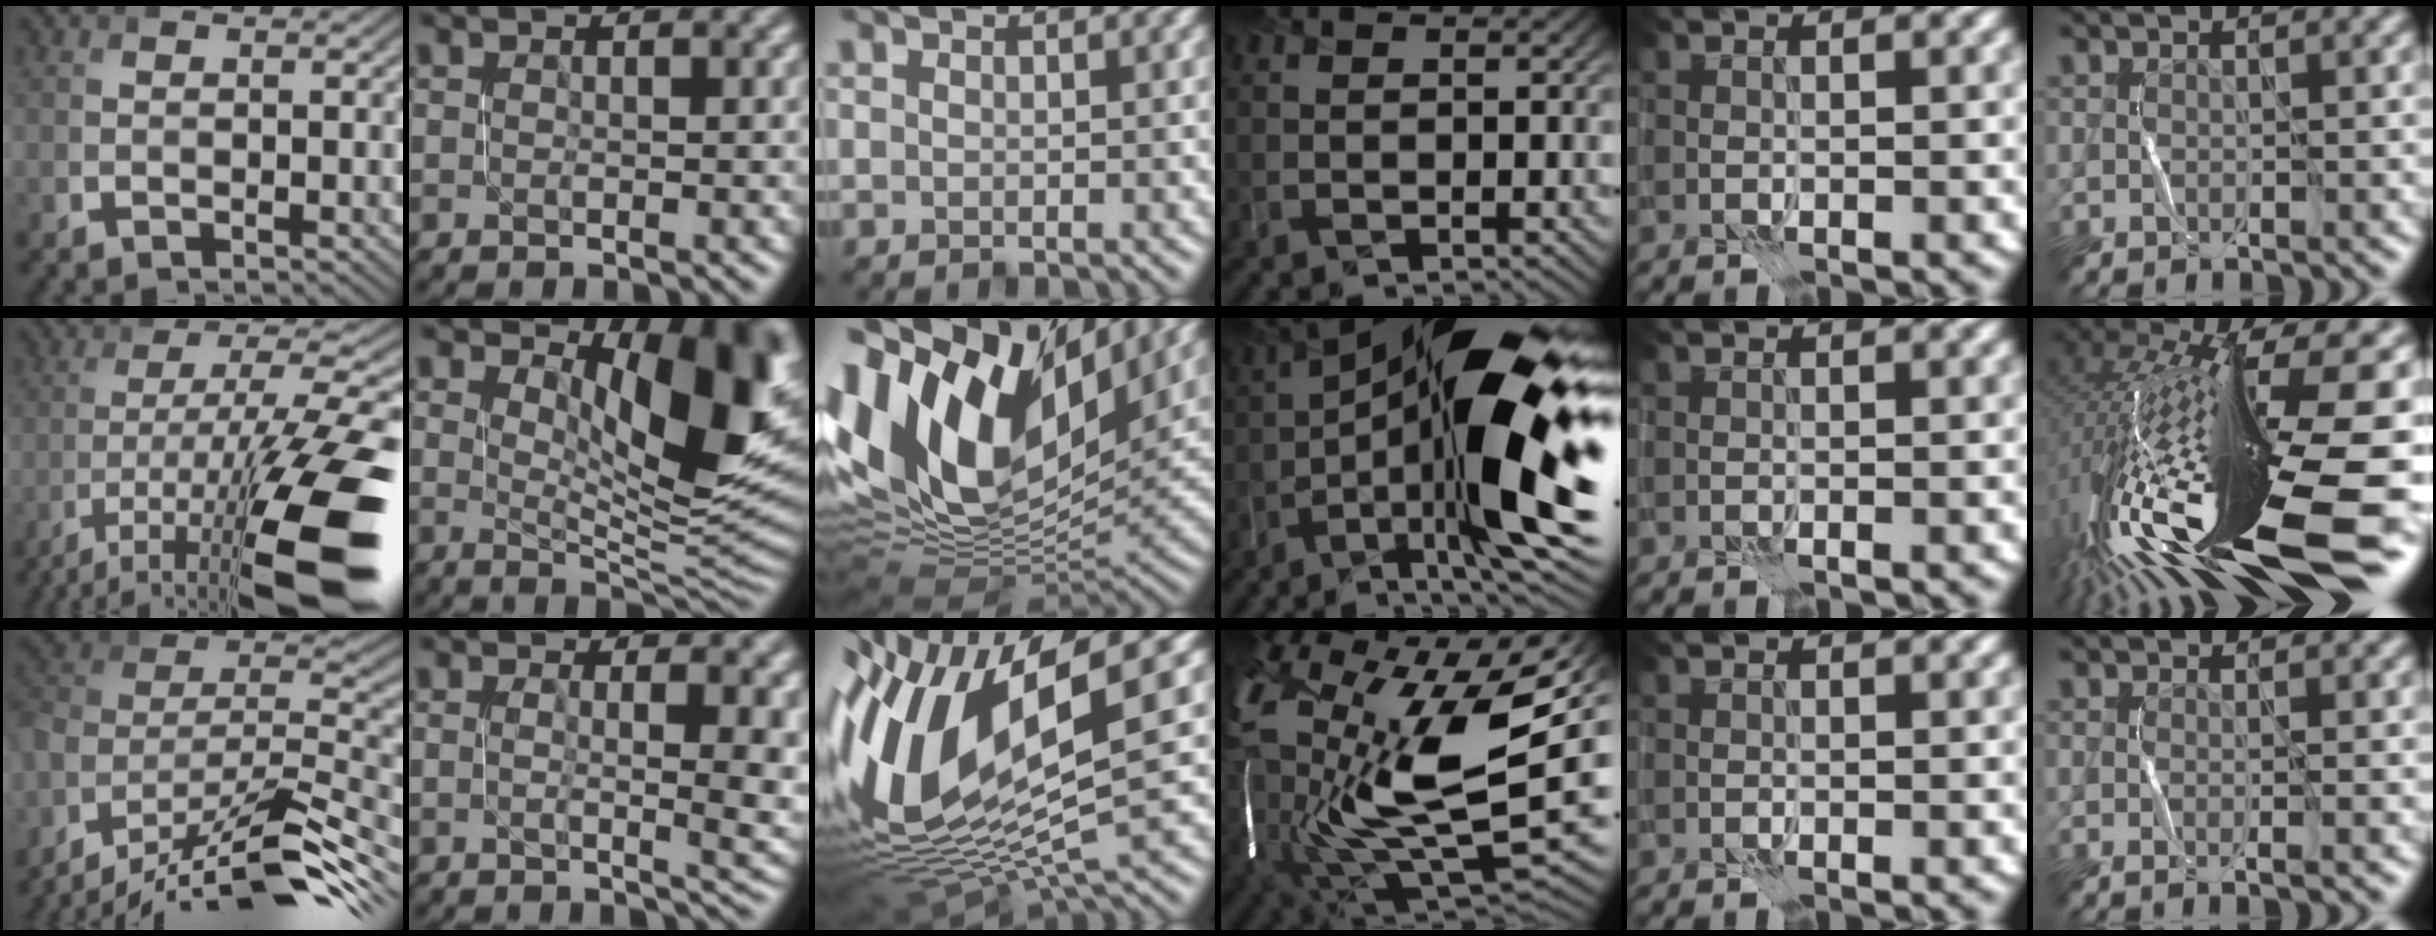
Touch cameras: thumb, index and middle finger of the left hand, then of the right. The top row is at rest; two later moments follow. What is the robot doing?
{"motion": "open", "object": "stapler"}